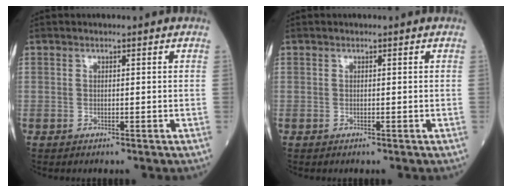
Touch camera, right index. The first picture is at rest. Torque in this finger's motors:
{"motor_torque": [0.00, 0.00, 0.00, -0.01]}